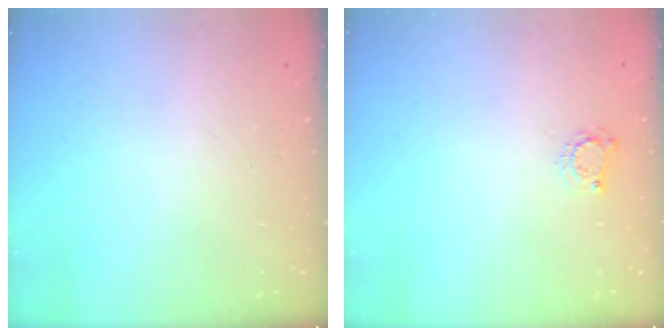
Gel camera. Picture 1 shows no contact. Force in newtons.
{"total": 3.5, "press": 3.5, "slide": 0.4}